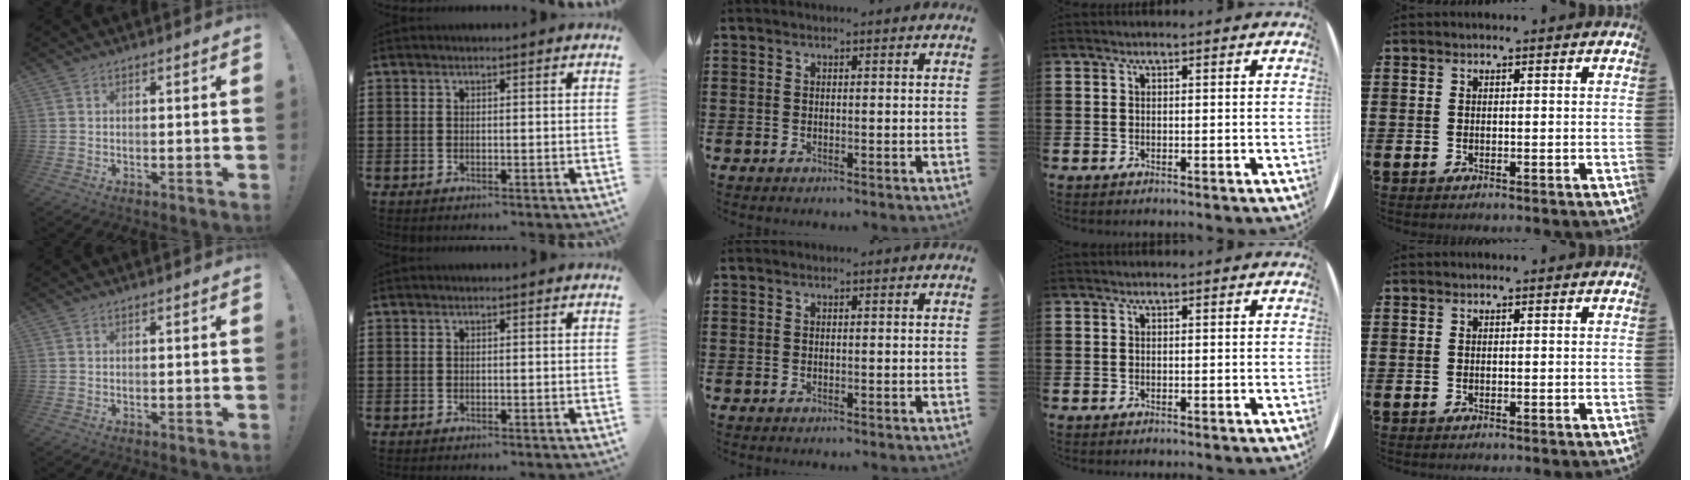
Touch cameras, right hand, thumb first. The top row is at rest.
{}